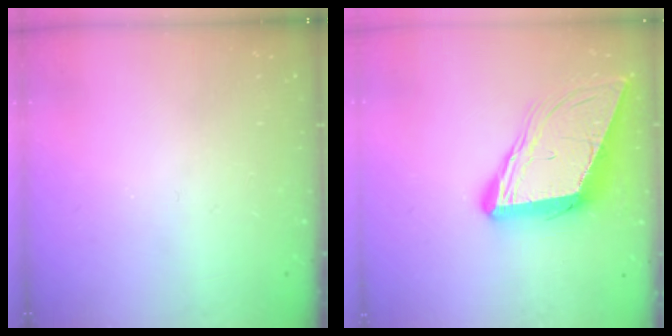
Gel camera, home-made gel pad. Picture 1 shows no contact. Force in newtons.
{"total": 13.9, "press": 13.5, "slide": 3.6}